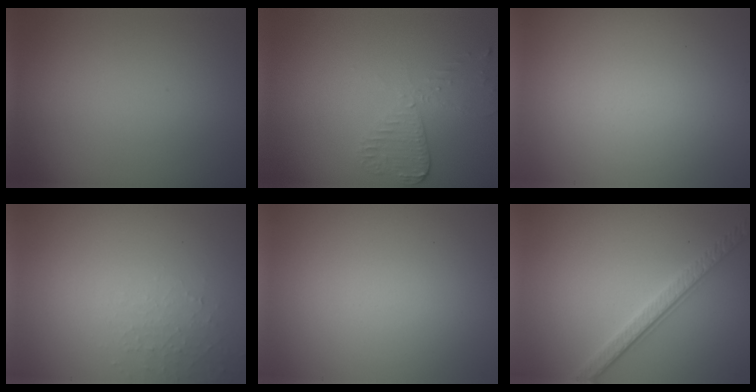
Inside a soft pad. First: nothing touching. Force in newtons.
{"total": 2.6, "press": 2.3, "slide": 1.2}
{"total": 0.0}
{"total": 1.8, "press": 1.8, "slide": 0.4}
{"total": 0.0}
{"total": 3.5, "press": 2.8, "slide": 2.0}